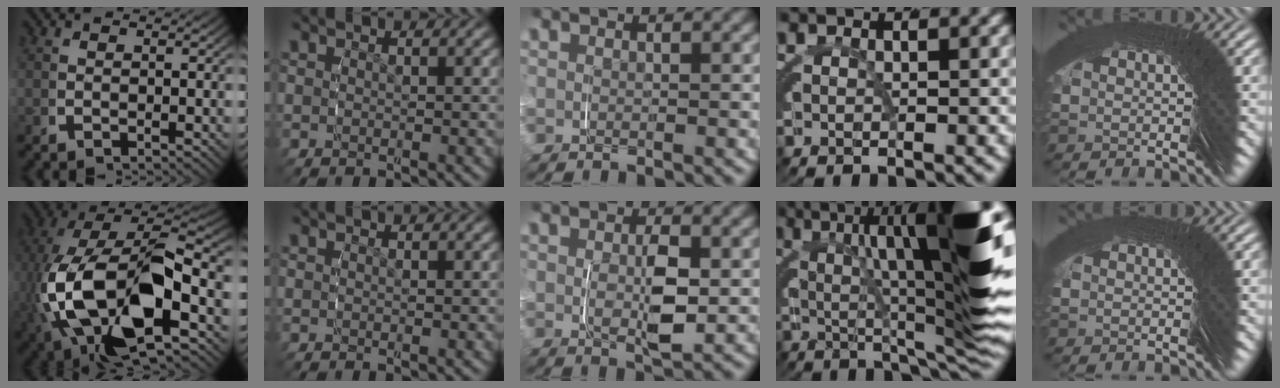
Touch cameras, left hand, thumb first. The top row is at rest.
{"thumb": {"total": 21.9, "force": [-1.1, 12.8, 17.8], "torque": [-0.376, -0.053, 0.016]}, "middle": {"total": 1.4, "force": [0.0, 0.3, 1.4], "torque": [-0.024, -0.010, 0.004]}, "ring": {"total": 17.5, "force": [2.6, 4.4, 16.8], "torque": [-0.198, 0.035, 0.024]}, "little": {"total": 0.8, "force": [-0.1, 0.7, 0.3], "torque": [-0.013, -0.006, -0.001]}}